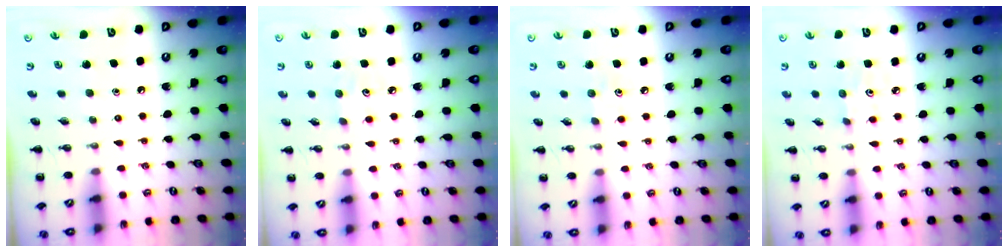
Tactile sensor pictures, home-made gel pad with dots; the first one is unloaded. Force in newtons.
{"total": 4.2, "press": 4.1, "slide": 0.9}
{"total": 4.5, "press": 4.3, "slide": 1.4}
{"total": 2.8, "press": 2.7, "slide": 0.7}